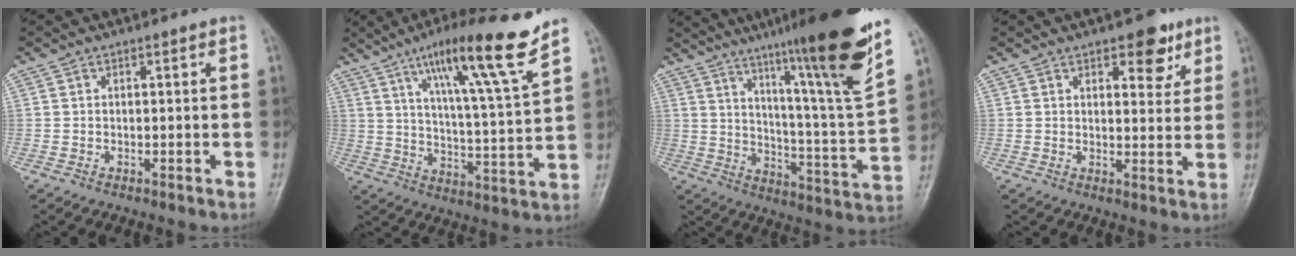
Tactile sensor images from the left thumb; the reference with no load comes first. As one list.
[{"total": 16.5, "force": [11.0, 0.3, 12.4], "torque": [-0.190, -0.055, 0.174]}, {"total": 23.6, "force": [15.8, 0.8, 17.6], "torque": [-0.239, -0.080, 0.238]}, {"total": 6.8, "force": [4.0, 3.4, 4.3], "torque": [-0.026, -0.018, 0.050]}]